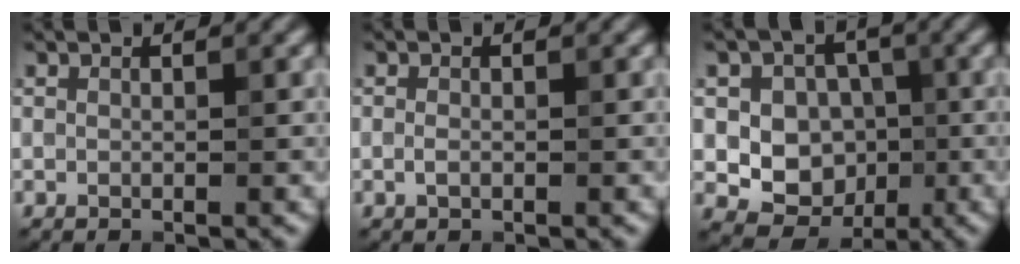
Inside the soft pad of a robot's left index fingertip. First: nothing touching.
{"total": 0.9, "force": [-0.3, 0.3, 0.7], "torque": [-0.021, 0.002, -0.007]}
{"total": 7.1, "force": [0.3, 6.4, 3.2], "torque": [-0.040, 0.013, -0.016]}